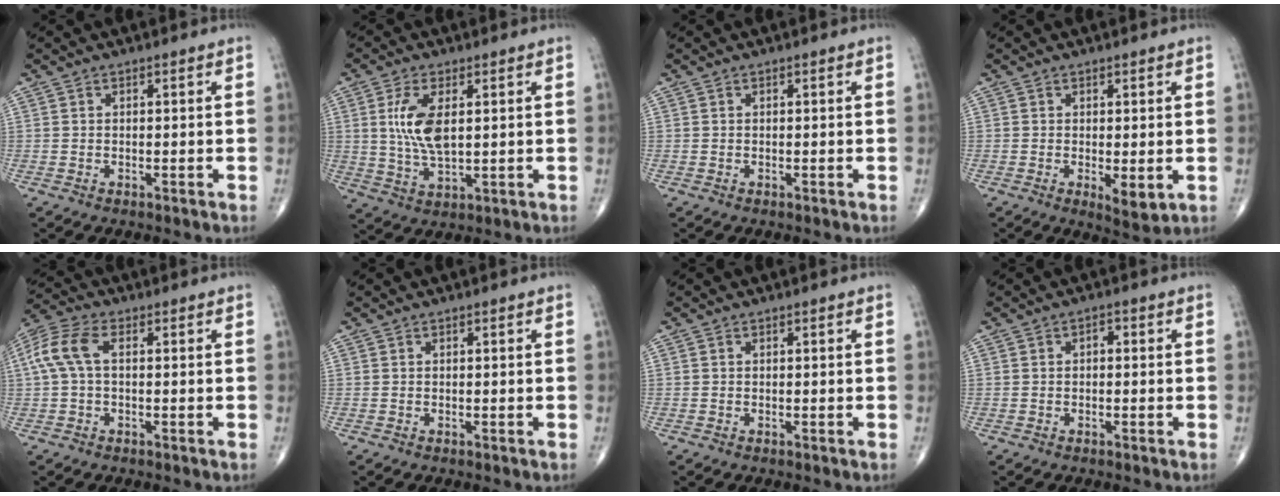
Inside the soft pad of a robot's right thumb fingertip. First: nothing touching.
{"total": 8.7, "force": [1.8, 3.9, 7.6], "torque": [-0.156, -0.011, 0.040]}
{"total": 0.0}
{"total": 4.1, "force": [-0.6, 1.5, 3.7], "torque": [-0.055, -0.015, -0.005]}
{"total": 7.6, "force": [0.9, 4.0, 6.4], "torque": [-0.159, 0.027, 0.015]}
{"total": 0.0}
{"total": 0.0}
{"total": 1.3, "force": [0.0, 0.8, 1.0], "torque": [-0.011, 0.007, -0.004]}